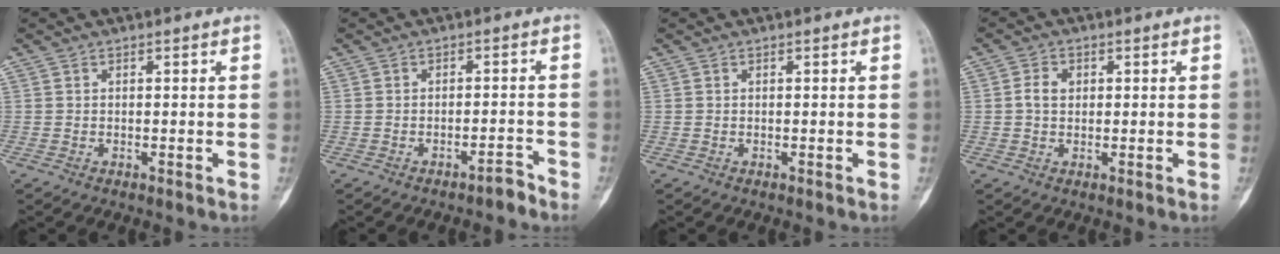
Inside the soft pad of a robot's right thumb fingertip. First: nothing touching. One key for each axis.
{"total": 2.2, "fx": -1.9, "fy": 0.5, "fz": 0.9, "tx": -0.010, "ty": 0.022, "tz": -0.027}
{"total": 0.0}
{"total": 3.0, "fx": 0.4, "fy": 2.3, "fz": 1.9, "tx": -0.030, "ty": 0.006, "tz": 0.004}